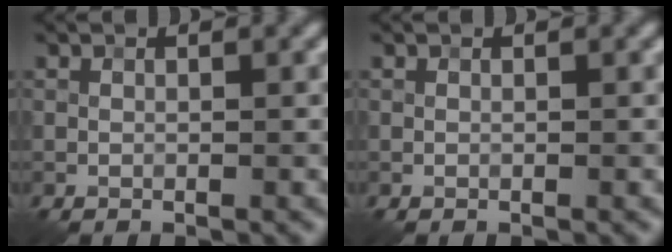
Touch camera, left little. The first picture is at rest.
{"total": 0.0}